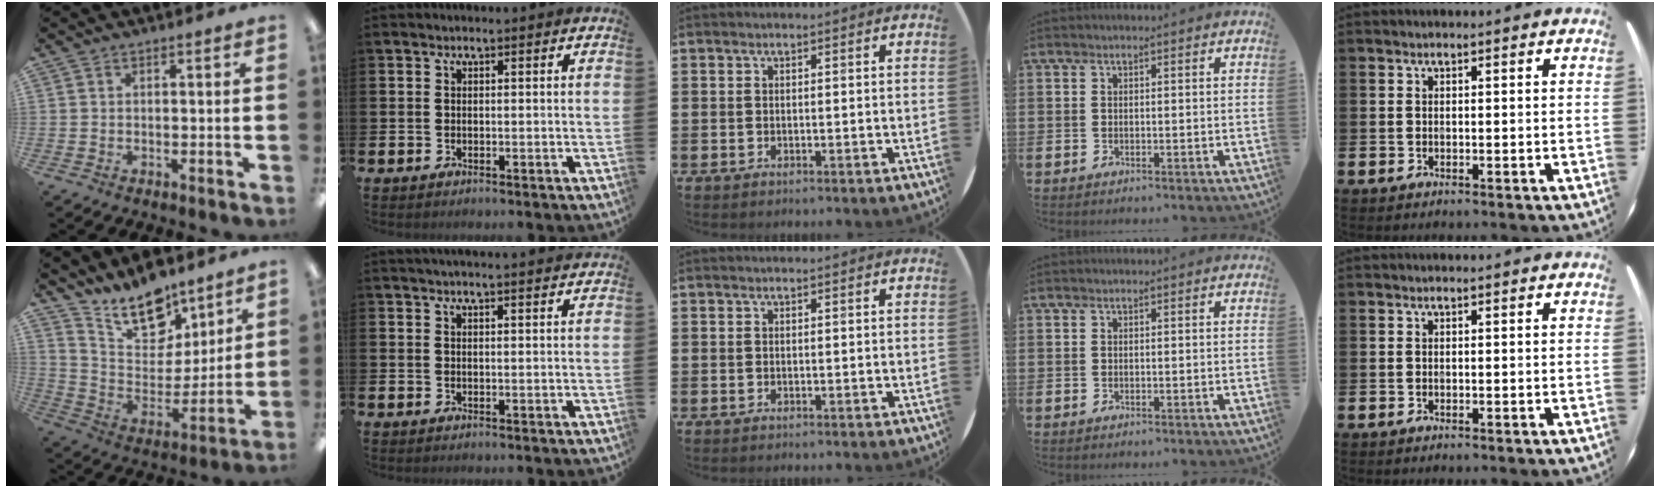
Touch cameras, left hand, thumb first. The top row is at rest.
{"thumb": {"total": 15.6, "force": [12.5, 7.6, 5.5], "torque": [-0.110, -0.083, 0.233]}, "index": {"total": 2.0, "force": [2.0, -0.2, 0.3], "torque": [0.001, -0.011, 0.034]}}